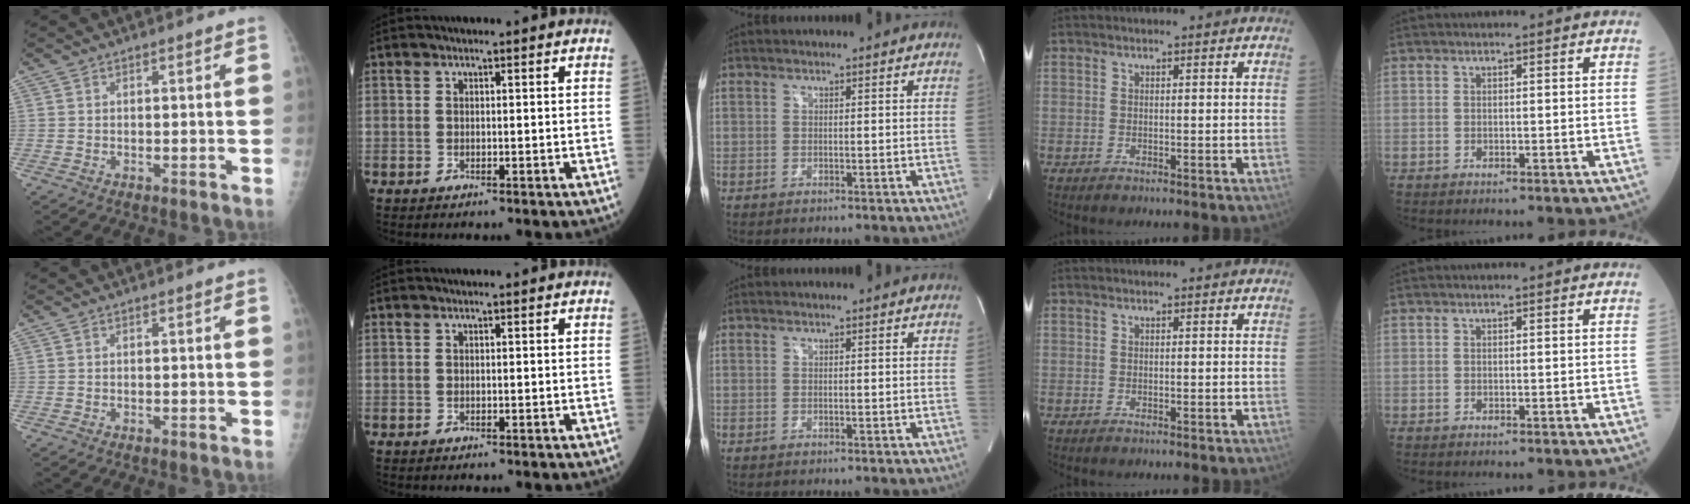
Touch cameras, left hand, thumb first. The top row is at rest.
{}